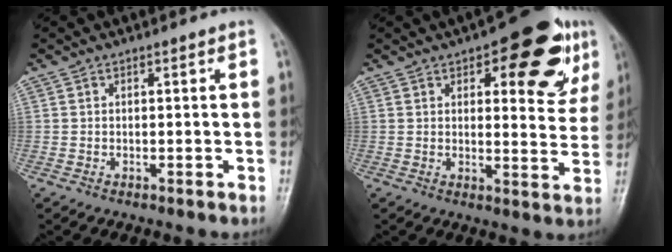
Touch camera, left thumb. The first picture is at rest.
{"total": 15.5, "force": [7.4, 6.4, 12.0], "torque": [-0.101, -0.019, 0.089]}